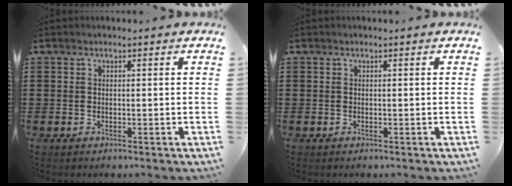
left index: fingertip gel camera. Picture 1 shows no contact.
{"total": 0.0}